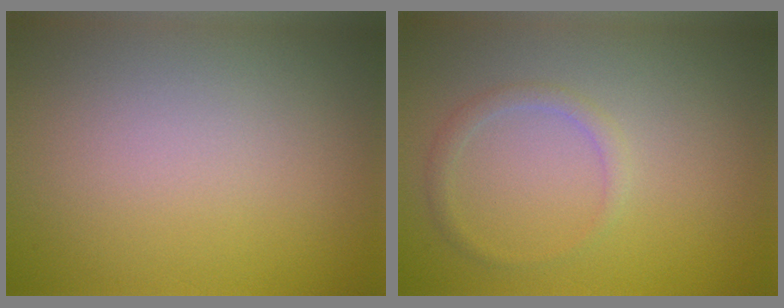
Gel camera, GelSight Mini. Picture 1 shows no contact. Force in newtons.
{"total": 1.3, "press": 1.3, "slide": 0.1}